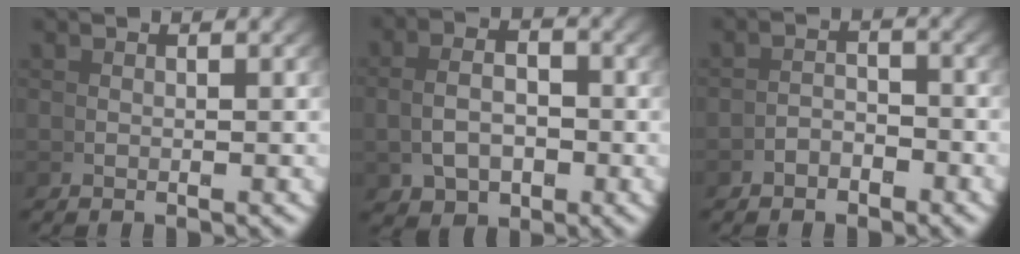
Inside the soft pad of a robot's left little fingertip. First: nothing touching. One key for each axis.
{"total": 4.3, "fx": -0.2, "fy": 2.8, "fz": 3.2, "tx": -0.048, "ty": -0.010, "tz": 0.005}
{"total": 1.9, "fx": -1.8, "fy": 0.4, "fz": 0.2, "tx": 0.012, "ty": -0.001, "tz": -0.035}